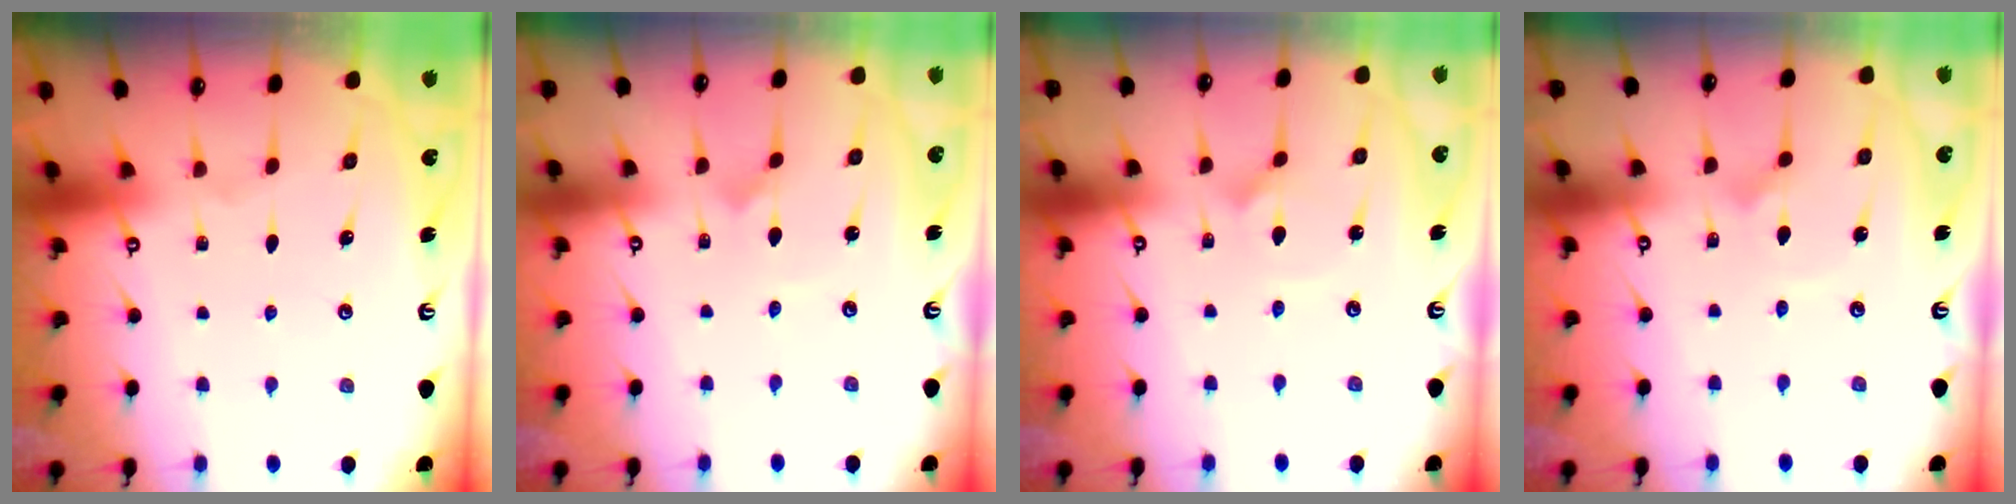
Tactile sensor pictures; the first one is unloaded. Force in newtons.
{"total": 1.0, "press": 1.0, "slide": 0.0}
{"total": 3.1, "press": 3.0, "slide": 0.3}
{"total": 2.6, "press": 2.6, "slide": 0.1}